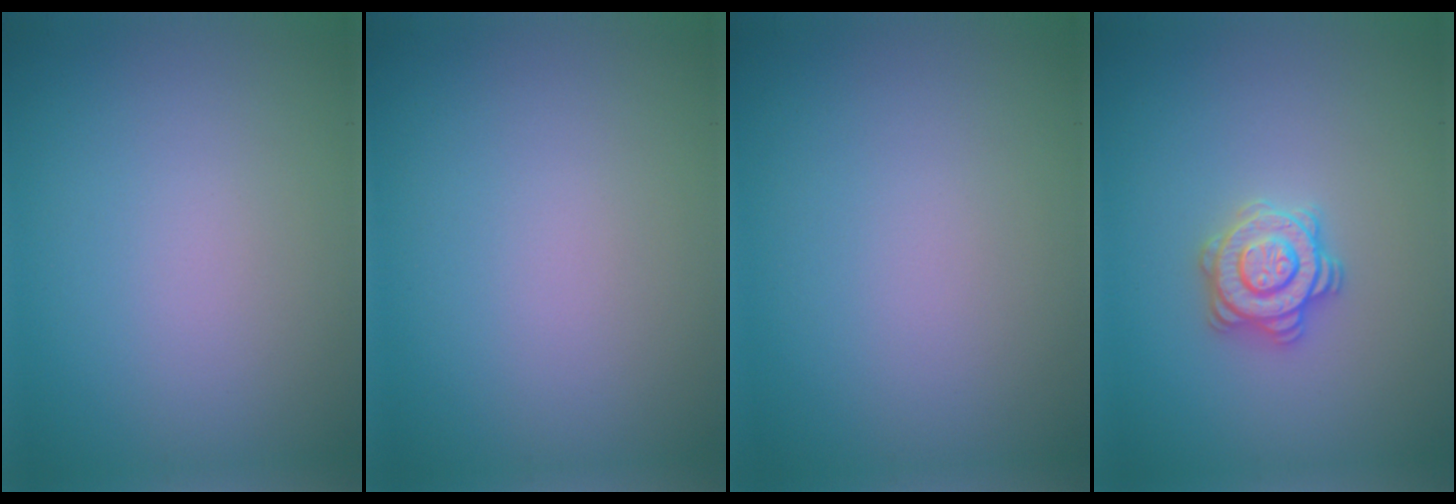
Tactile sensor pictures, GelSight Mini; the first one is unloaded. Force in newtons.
{"total": 0.0}
{"total": 0.0}
{"total": 2.8, "press": 2.8, "slide": 0.2}